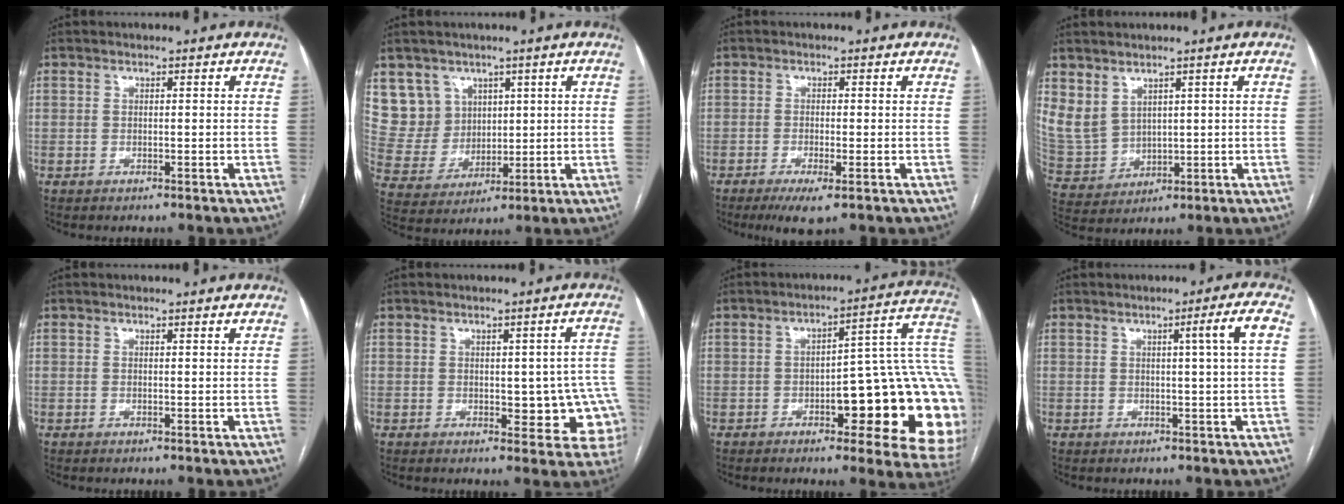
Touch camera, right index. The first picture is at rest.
{"total": 8.4, "force": [4.5, 7.0, 0.9], "torque": [-0.030, 0.025, 0.106]}
{"total": 4.3, "force": [-2.3, 0.6, 3.6], "torque": [-0.062, -0.011, -0.036]}
{"total": 7.7, "force": [4.1, 5.6, 3.2], "torque": [-0.080, 0.008, 0.109]}
{"total": 0.8, "force": [0.7, 0.0, 0.3], "torque": [-0.013, -0.002, 0.005]}
{"total": 8.6, "force": [-1.1, 4.1, 7.5], "torque": [-0.061, 0.018, -0.006]}
{"total": 21.7, "force": [-3.2, 5.7, 20.7], "torque": [-0.168, 0.032, -0.031]}
{"total": 4.4, "force": [0.9, -1.3, 4.1], "torque": [-0.063, 0.000, 0.016]}